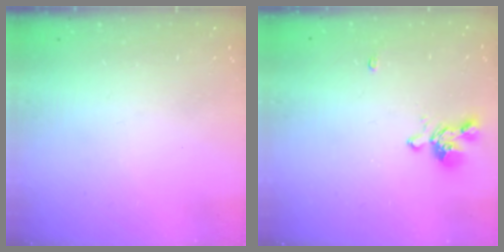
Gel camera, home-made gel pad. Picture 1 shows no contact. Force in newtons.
{"total": 1.2, "press": 0.8, "slide": 1.0}